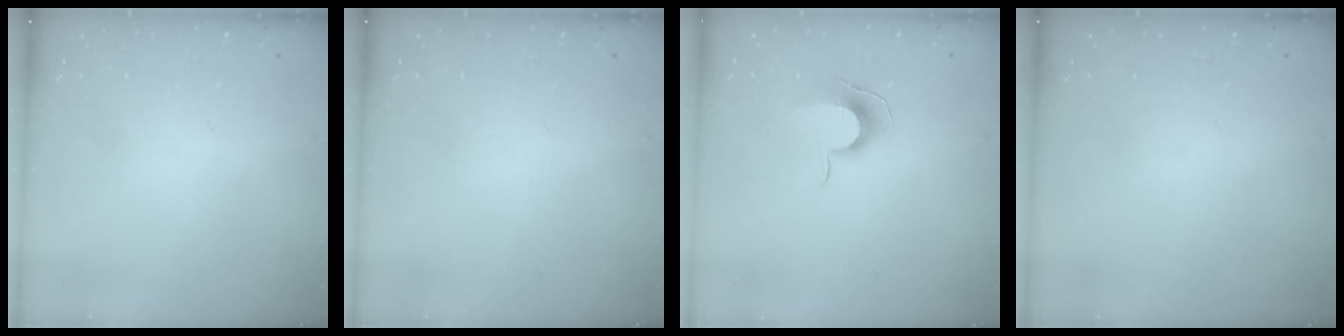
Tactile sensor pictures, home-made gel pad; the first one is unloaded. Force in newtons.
{"total": 0.0}
{"total": 8.8, "press": 8.7, "slide": 0.8}
{"total": 0.0}